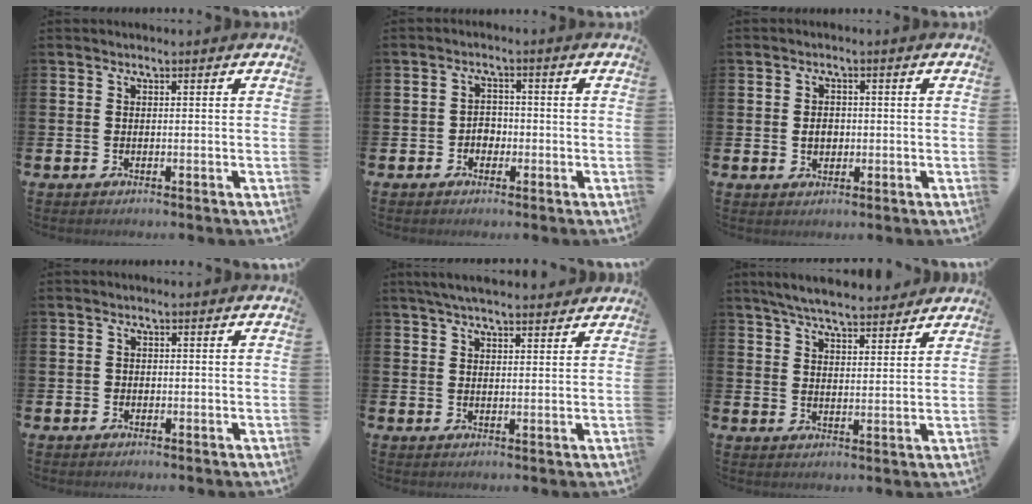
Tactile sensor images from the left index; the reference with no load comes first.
{"total": 2.4, "force": [-1.0, 2.0, 0.9], "torque": [-0.009, 0.003, -0.027]}
{"total": 2.2, "force": [0.0, 1.7, 1.3], "torque": [-0.006, 0.001, -0.007]}
{"total": 0.8, "force": [-0.3, 0.8, 0.2], "torque": [-0.001, 0.004, -0.008]}
{"total": 4.3, "force": [3.9, 0.9, 1.5], "torque": [-0.032, -0.009, 0.071]}
{"total": 6.2, "force": [5.9, 0.8, 1.5], "torque": [-0.040, -0.026, 0.107]}